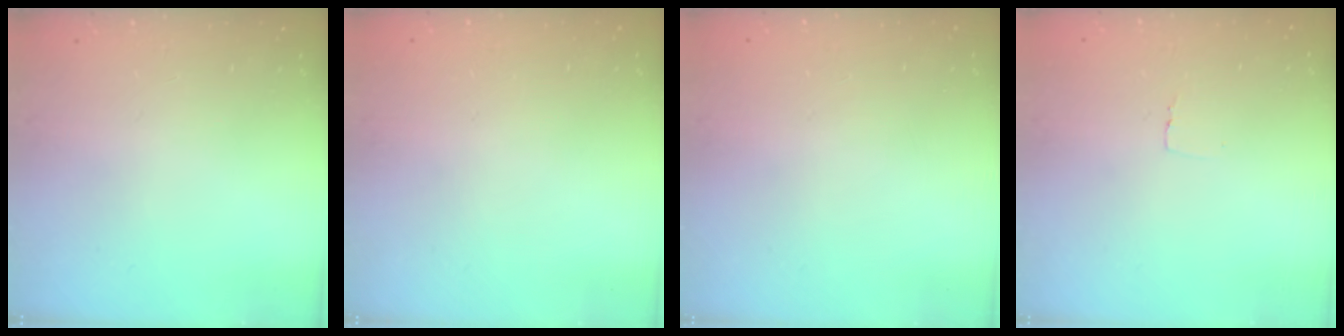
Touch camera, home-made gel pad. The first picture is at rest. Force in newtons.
{"total": 0.0}
{"total": 0.5, "press": 0.5, "slide": 0.1}
{"total": 2.3, "press": 2.3, "slide": 0.1}